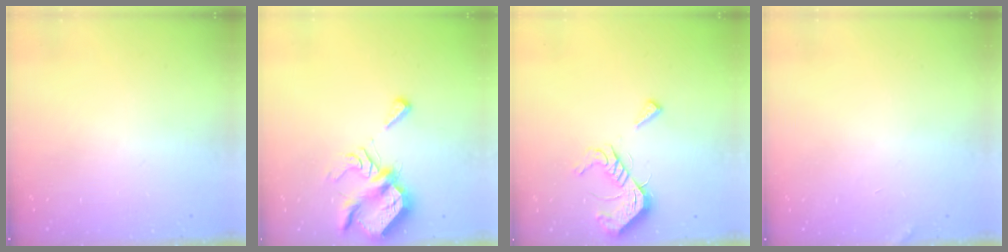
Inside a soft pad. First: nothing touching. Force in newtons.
{"total": 6.9, "press": 6.8, "slide": 1.0}
{"total": 11.4, "press": 11.4, "slide": 0.7}
{"total": 2.0, "press": 2.0, "slide": 0.2}